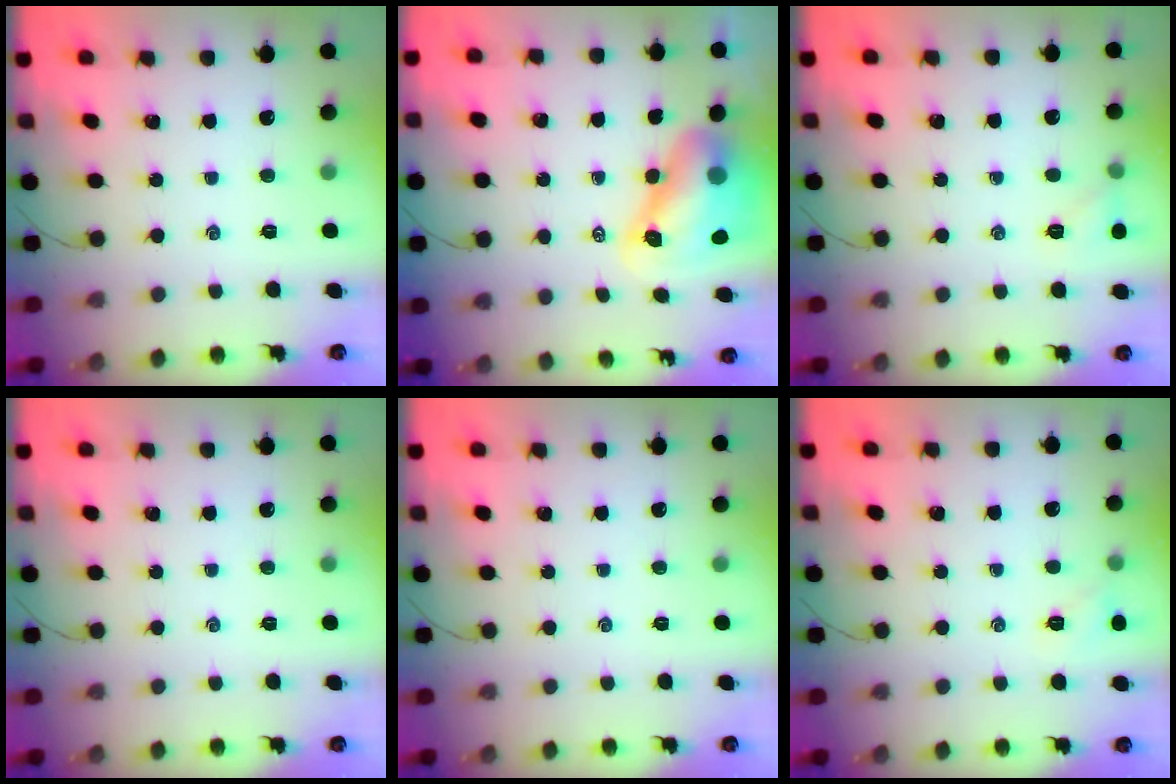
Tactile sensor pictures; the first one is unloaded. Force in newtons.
{"total": 10.4, "press": 9.9, "slide": 3.0}
{"total": 5.2, "press": 5.0, "slide": 1.5}
{"total": 0.0}
{"total": 0.0}
{"total": 6.5, "press": 6.3, "slide": 1.6}